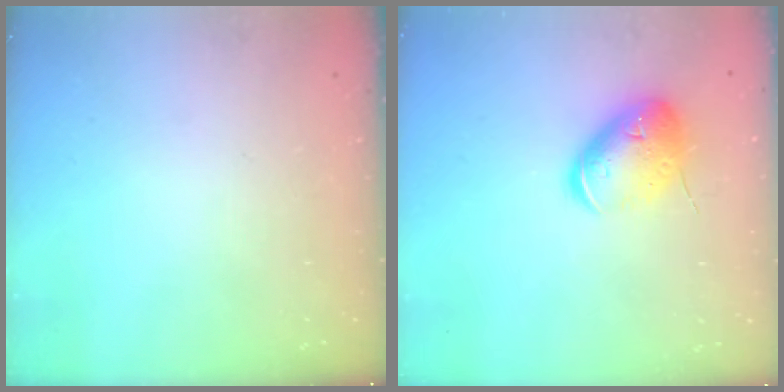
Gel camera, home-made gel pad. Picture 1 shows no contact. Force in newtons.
{"total": 14.5, "press": 14.3, "slide": 2.2}